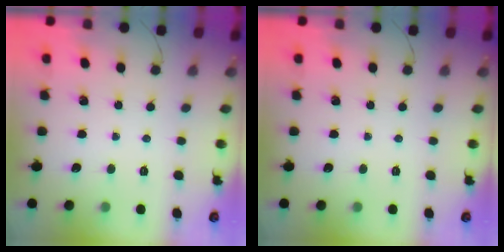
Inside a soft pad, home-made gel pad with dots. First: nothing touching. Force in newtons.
{"total": 0.0}